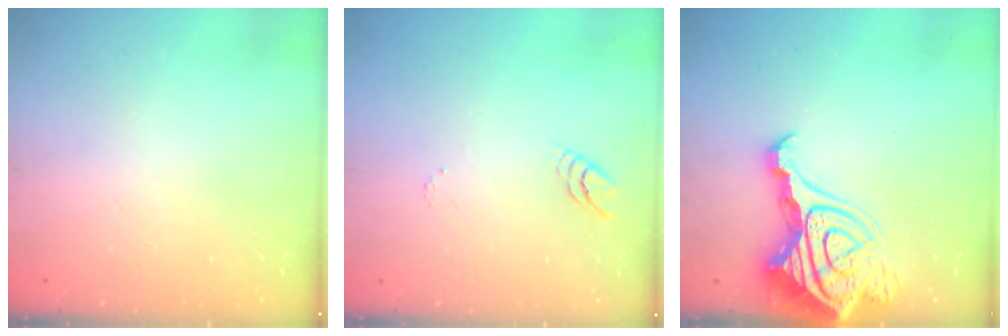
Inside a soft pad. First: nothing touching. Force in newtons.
{"total": 3.3, "press": 3.3, "slide": 0.4}
{"total": 20.6, "press": 20.5, "slide": 2.0}